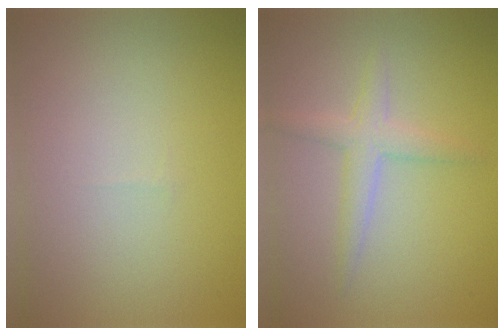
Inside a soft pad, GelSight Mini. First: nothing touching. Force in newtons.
{"total": 2.3, "press": 2.3, "slide": 0.2}